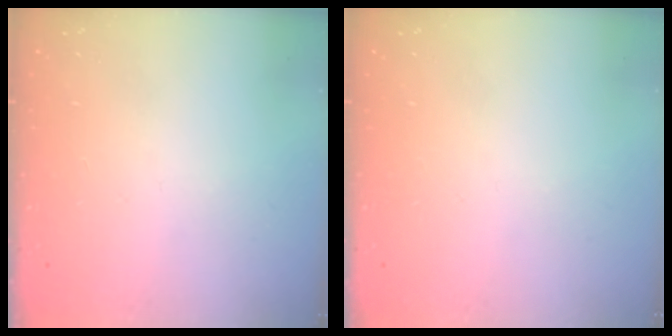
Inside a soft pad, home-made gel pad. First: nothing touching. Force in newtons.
{"total": 0.0}